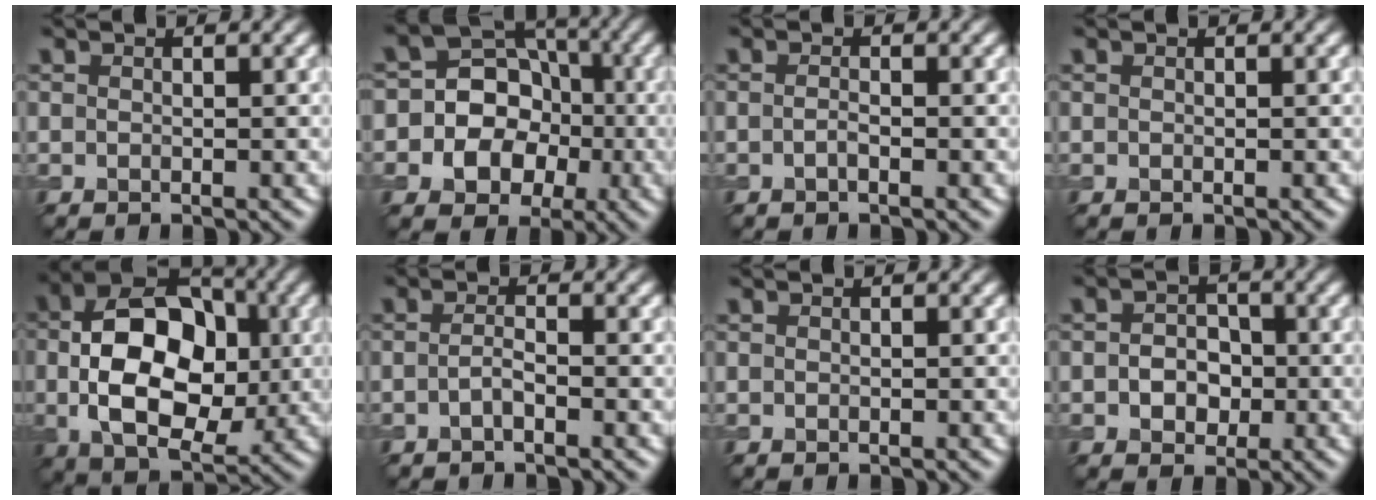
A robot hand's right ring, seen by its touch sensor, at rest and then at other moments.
{"total": 10.7, "force": [-1.7, 9.8, 4.0], "torque": [-0.063, 0.027, -0.055]}
{"total": 0.7, "force": [-0.4, 0.2, 0.6], "torque": [-0.014, -0.001, -0.008]}
{"total": 0.0}
{"total": 12.0, "force": [0.3, 7.8, 9.1], "torque": [-0.148, -0.001, 0.003]}
{"total": 1.2, "force": [-0.6, 0.2, 1.0], "torque": [-0.021, 0.001, -0.013]}
{"total": 0.0}
{"total": 2.9, "force": [-0.5, 2.3, 1.7], "torque": [-0.020, -0.001, -0.018]}